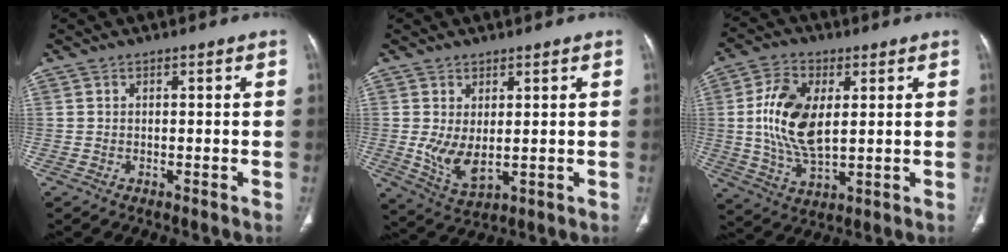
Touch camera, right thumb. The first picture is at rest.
{"total": 6.4, "force": [0.4, 3.3, 5.5], "torque": [-0.102, -0.019, 0.024]}
{"total": 13.5, "force": [2.1, 7.2, 11.3], "torque": [-0.216, -0.009, 0.042]}